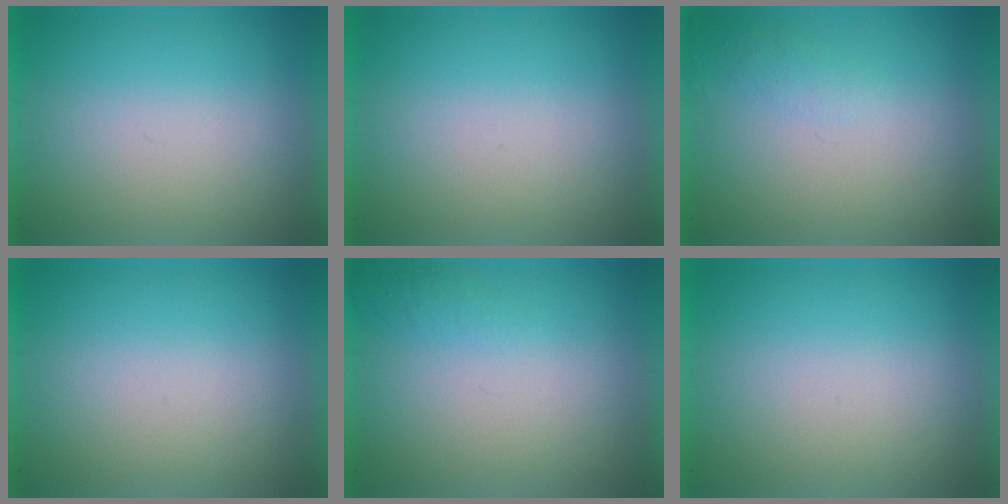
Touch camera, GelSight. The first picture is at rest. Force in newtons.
{"total": 0.0}
{"total": 1.1}
{"total": 0.0}
{"total": 1.0}
{"total": 0.0}